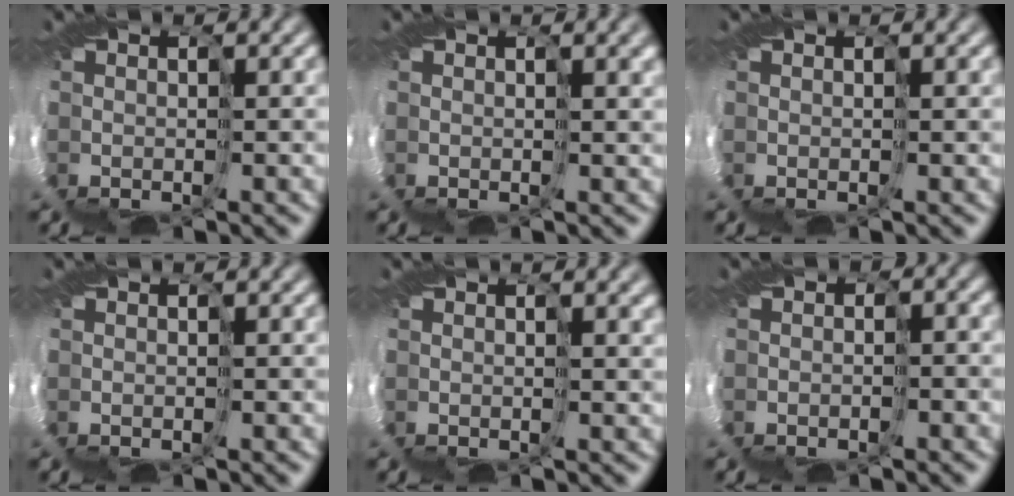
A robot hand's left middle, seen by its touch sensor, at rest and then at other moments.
{"total": 2.8, "force": [1.6, 0.6, 2.3], "torque": [-0.035, 0.005, 0.026]}
{"total": 0.8, "force": [0.7, -0.4, 0.1], "torque": [-0.001, 0.000, 0.009]}
{"total": 0.0}
{"total": 1.9, "force": [1.5, 0.0, 1.2], "torque": [-0.017, 0.004, 0.019]}
{"total": 2.6, "force": [-1.6, 1.5, 1.4], "torque": [-0.015, 0.003, -0.014]}